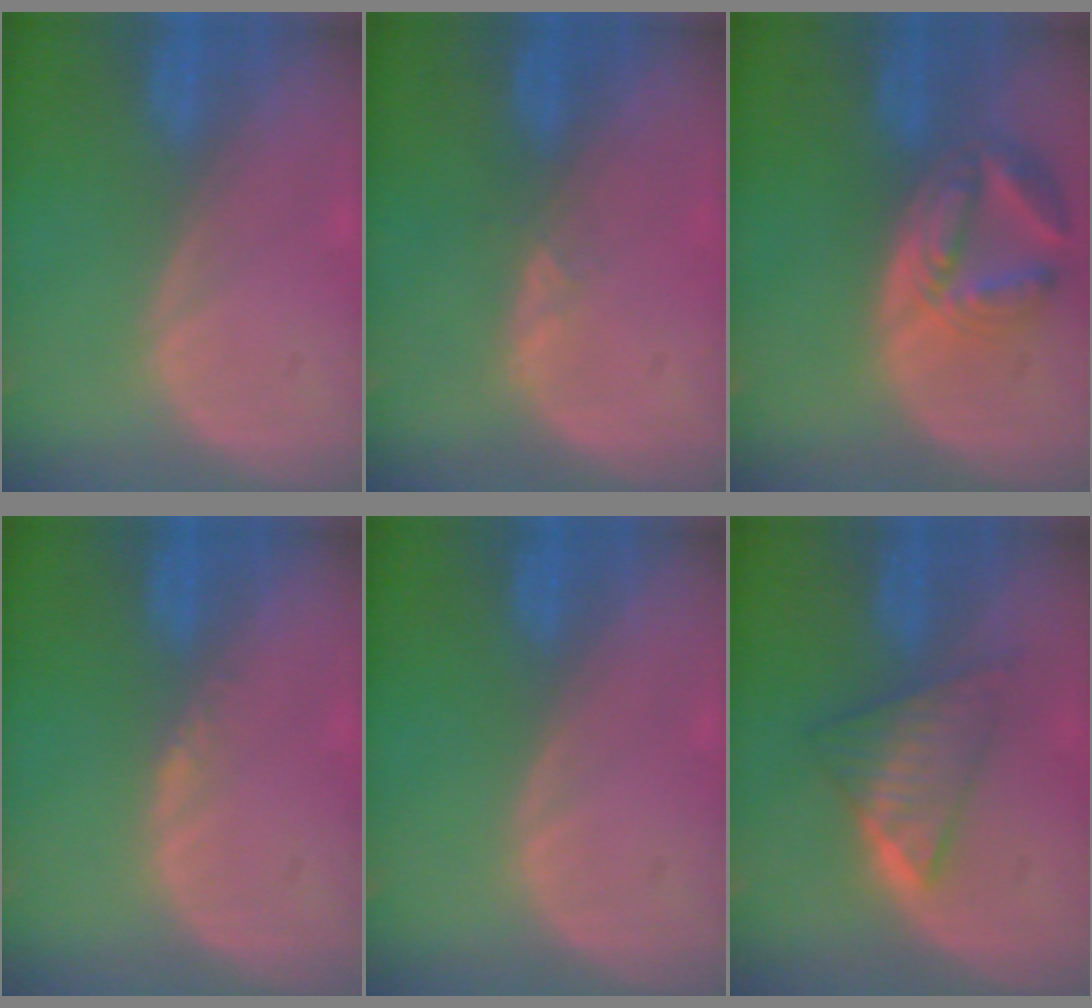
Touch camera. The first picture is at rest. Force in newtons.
{"total": 1.4, "press": 1.2, "slide": 0.8}
{"total": 7.8, "press": 6.9, "slide": 3.6}
{"total": 0.8, "press": 0.6, "slide": 0.4}
{"total": 0.0}
{"total": 5.9, "press": 5.9, "slide": 0.7}